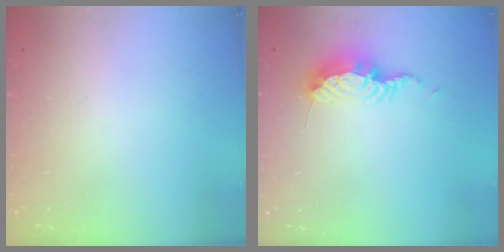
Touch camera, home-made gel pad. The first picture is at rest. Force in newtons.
{"total": 8.9, "press": 8.8, "slide": 1.1}